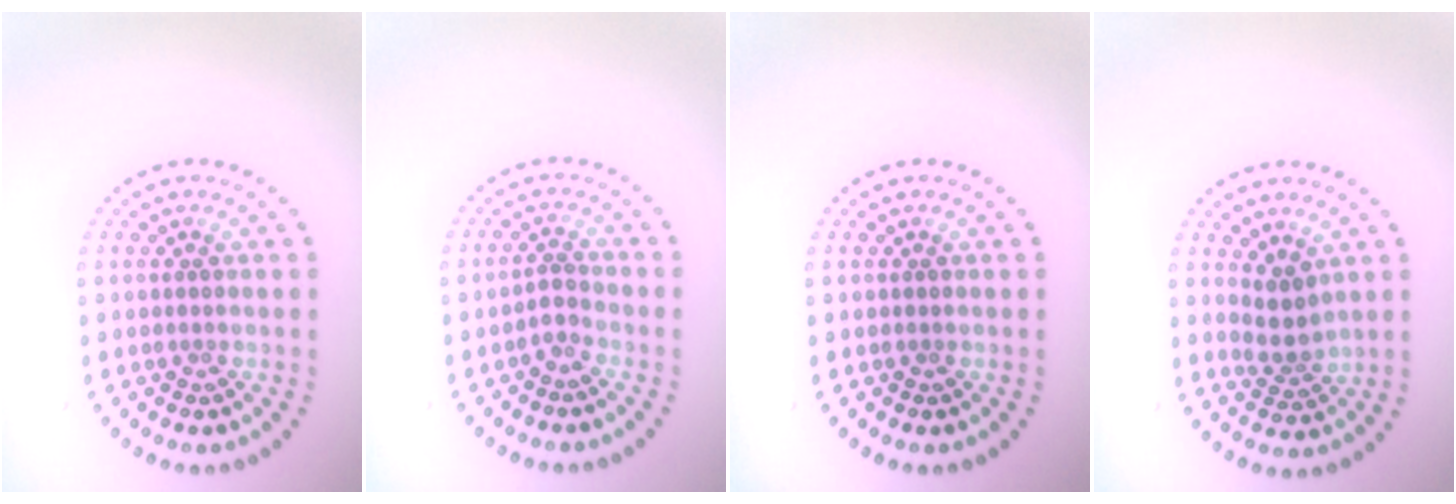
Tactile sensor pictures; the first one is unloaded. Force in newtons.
{"total": 1.4, "press": 1.0, "slide": 1.0}
{"total": 0.0}
{"total": 2.3, "press": 1.8, "slide": 1.3}